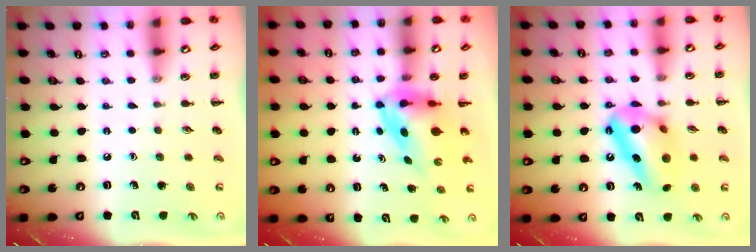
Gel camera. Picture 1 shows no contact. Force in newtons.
{"total": 3.7, "press": 3.6, "slide": 0.8}
{"total": 14.1, "press": 14.1, "slide": 0.3}